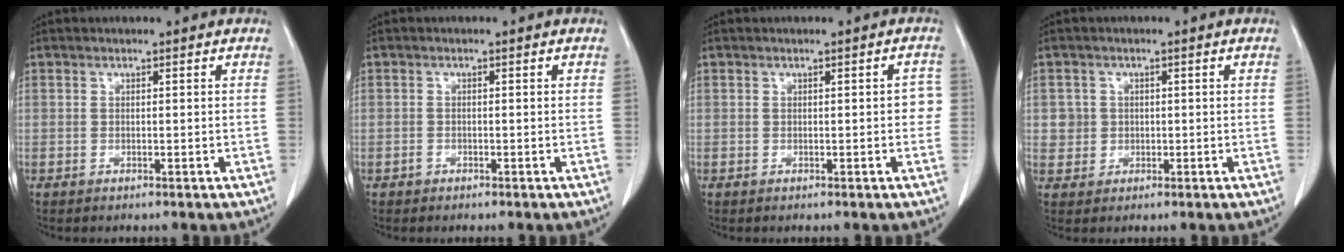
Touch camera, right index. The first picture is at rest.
{"total": 0.7, "force": [-0.5, 0.5, 0.0], "torque": [-0.006, 0.003, -0.009]}
{"total": 1.9, "force": [0.0, 0.9, 1.7], "torque": [-0.004, 0.006, -0.004]}
{"total": 2.8, "force": [0.4, 2.7, 0.1], "torque": [0.010, 0.002, 0.008]}